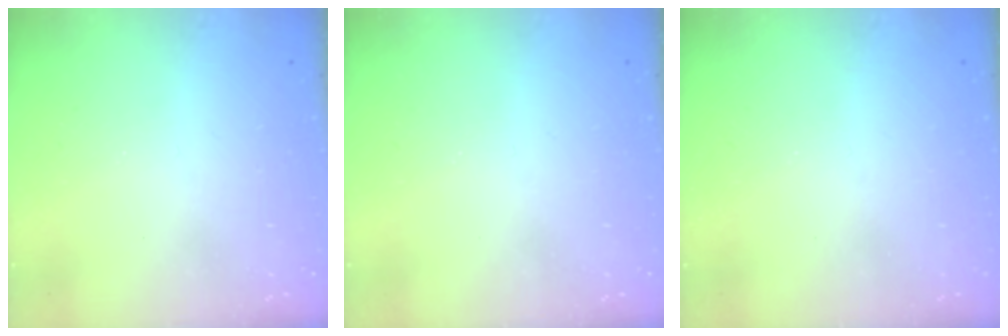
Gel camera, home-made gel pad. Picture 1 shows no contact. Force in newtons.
{"total": 0.0}
{"total": 0.0}